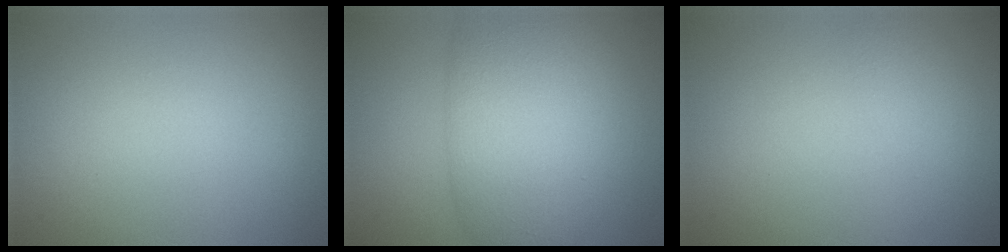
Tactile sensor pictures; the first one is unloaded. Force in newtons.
{"total": 9.6, "press": 9.6, "slide": 0.3}
{"total": 0.8, "press": 0.8, "slide": 0.0}